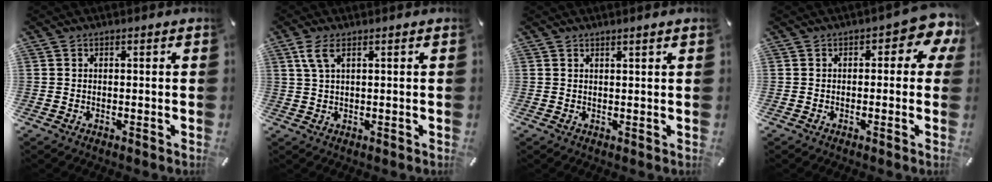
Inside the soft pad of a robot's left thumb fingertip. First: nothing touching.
{"total": 4.5, "force": [2.0, 1.5, 3.7], "torque": [-0.080, 0.003, 0.035]}
{"total": 1.2, "force": [1.0, -0.4, 0.4], "torque": [-0.008, -0.005, 0.020]}
{"total": 5.7, "force": [1.4, 3.0, 4.7], "torque": [-0.061, -0.003, 0.017]}